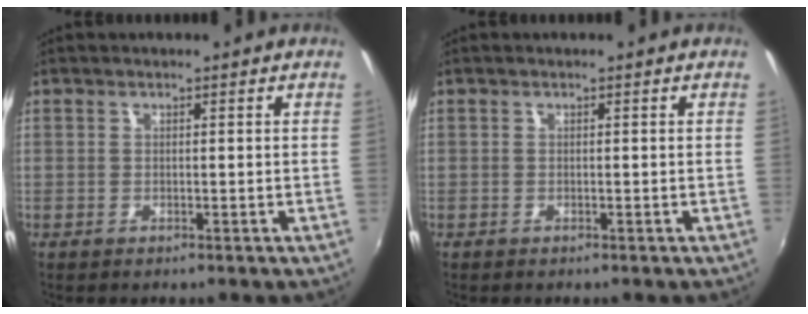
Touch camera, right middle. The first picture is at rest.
{"total": 0.0}